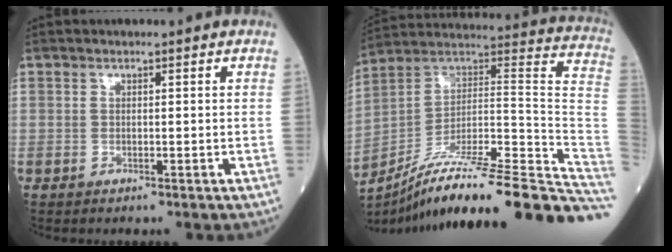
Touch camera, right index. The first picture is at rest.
{"total": 31.1, "force": [-24.1, 0.4, 19.7], "torque": [-0.168, 0.011, -0.360]}